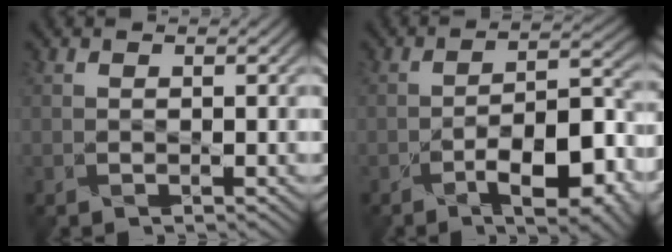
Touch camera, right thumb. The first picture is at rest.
{"total": 10.9, "force": [-5.7, 3.7, 8.5], "torque": [-0.125, 0.003, -0.086]}